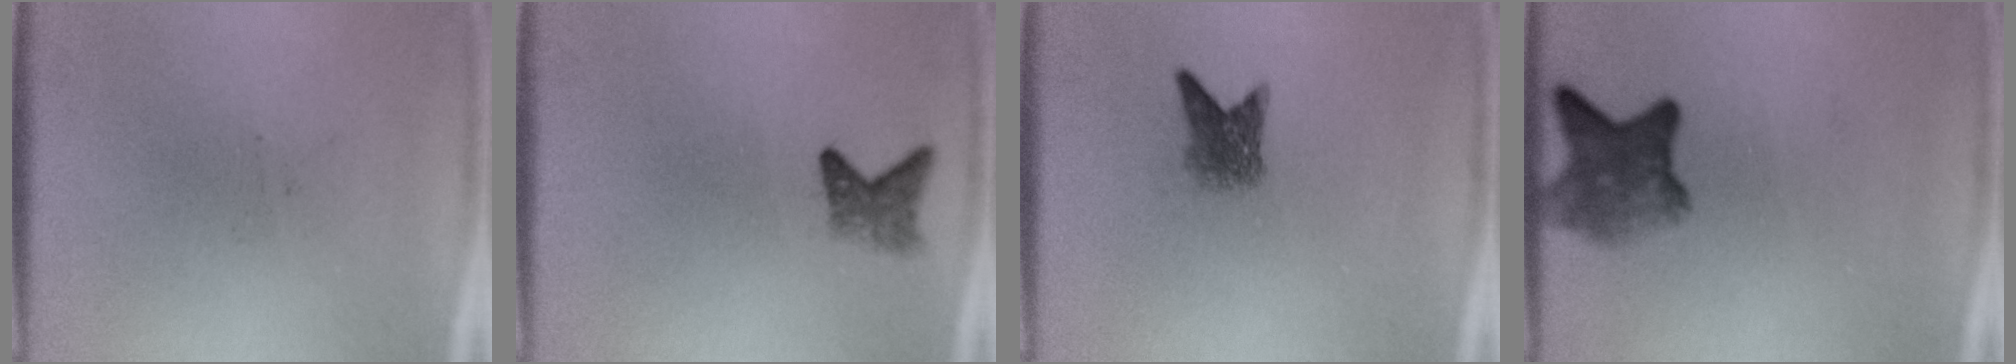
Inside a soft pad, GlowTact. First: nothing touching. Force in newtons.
{"total": 2.4}
{"total": 3.0}
{"total": 5.2}